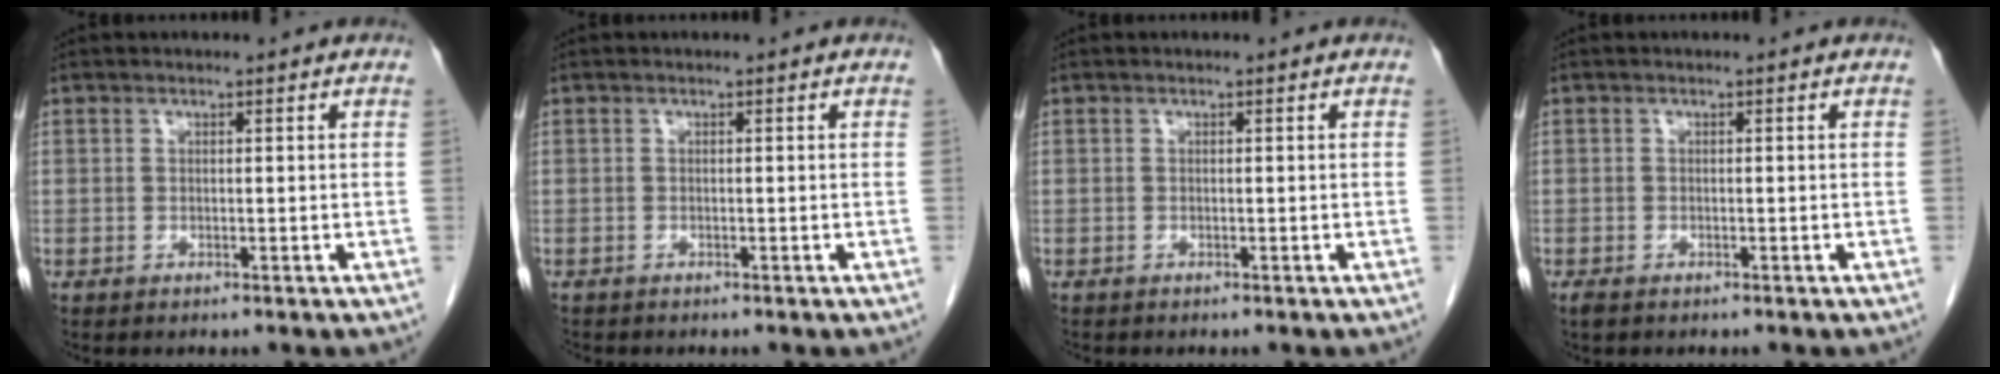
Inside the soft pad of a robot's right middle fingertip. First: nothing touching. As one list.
[{"total": 0.8, "force": [-0.8, 0.3, 0.1], "torque": [-0.009, -0.002, -0.015]}, {"total": 0.0}, {"total": 1.1, "force": [-0.7, 0.6, 0.5], "torque": [-0.017, -0.002, -0.009]}]